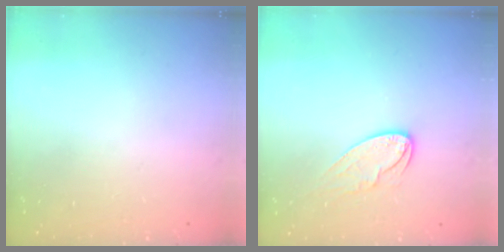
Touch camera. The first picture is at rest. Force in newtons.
{"total": 8.4, "press": 8.4, "slide": 0.5}